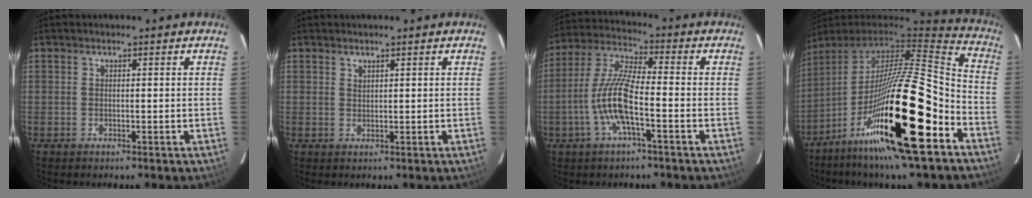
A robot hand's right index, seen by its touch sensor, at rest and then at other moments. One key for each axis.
{"total": 0.8, "fx": 0.7, "fy": 0.3, "fz": 0.2, "tx": -0.004, "ty": 0.002, "tz": 0.015}
{"total": 10.8, "fx": -3.6, "fy": 2.2, "fz": 10.0, "tx": -0.214, "ty": -0.001, "tz": -0.070}
{"total": 29.7, "fx": -15.1, "fy": 5.0, "fz": 25.0, "tx": -0.415, "ty": -0.058, "tz": -0.266}